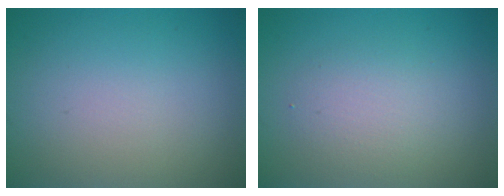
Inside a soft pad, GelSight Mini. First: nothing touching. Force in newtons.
{"total": 2.5, "press": 2.5, "slide": 0.2}